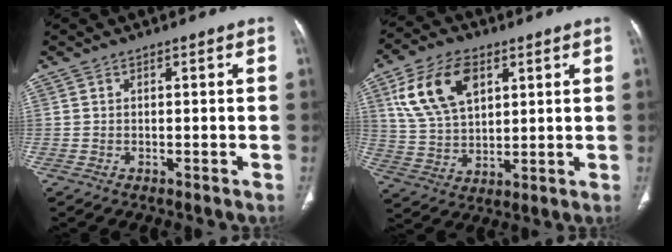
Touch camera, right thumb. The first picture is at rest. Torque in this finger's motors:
{"motor_torque": [1.19, 2.04, 0.48, -0.55, 0.09]}